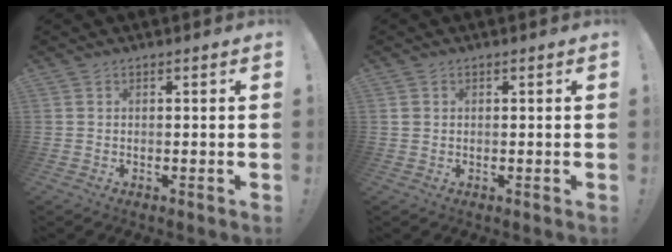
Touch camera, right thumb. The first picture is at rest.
{"total": 1.3, "force": [0.5, 1.1, 0.6], "torque": [-0.015, 0.006, 0.010]}